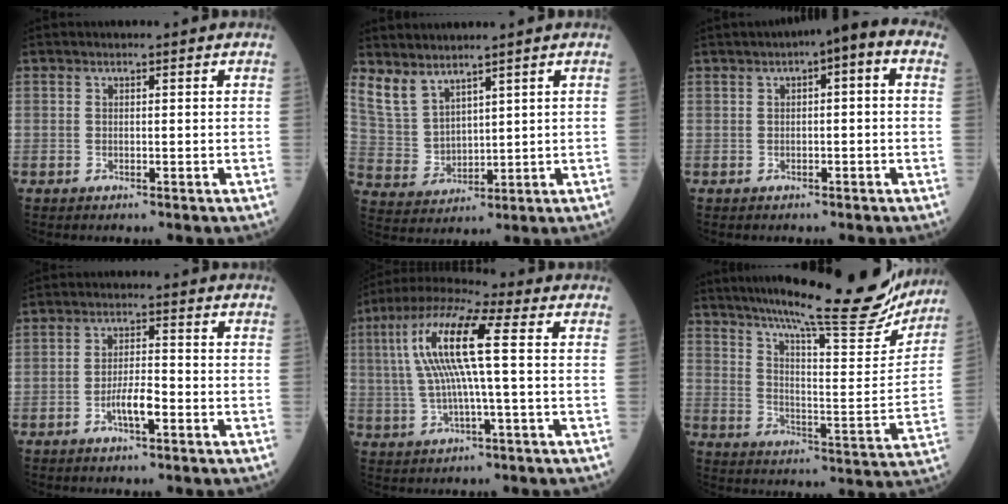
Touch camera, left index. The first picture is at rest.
{"total": 5.8, "force": [4.8, 2.6, 1.8], "torque": [-0.054, -0.007, 0.120]}
{"total": 6.4, "force": [2.7, 1.4, 5.7], "torque": [-0.081, 0.032, 0.029]}
{"total": 4.1, "force": [-2.3, 0.7, 3.3], "torque": [-0.064, -0.003, -0.044]}
{"total": 11.9, "force": [1.2, 0.9, 11.8], "torque": [-0.243, 0.023, 0.017]}
{"total": 24.4, "force": [21.2, 2.3, 11.8], "torque": [-0.191, -0.043, 0.287]}